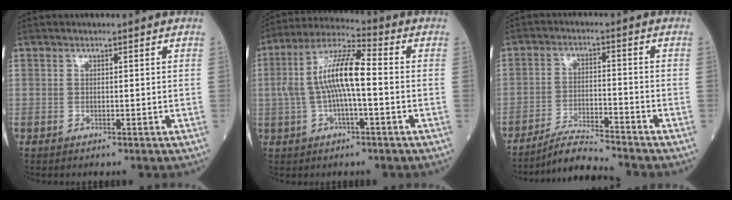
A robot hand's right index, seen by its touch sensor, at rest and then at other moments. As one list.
[{"total": 10.7, "force": [-0.3, 2.3, 10.5], "torque": [-0.212, 0.027, -0.009]}, {"total": 6.1, "force": [-5.9, -1.0, 1.3], "torque": [-0.026, -0.013, -0.106]}]